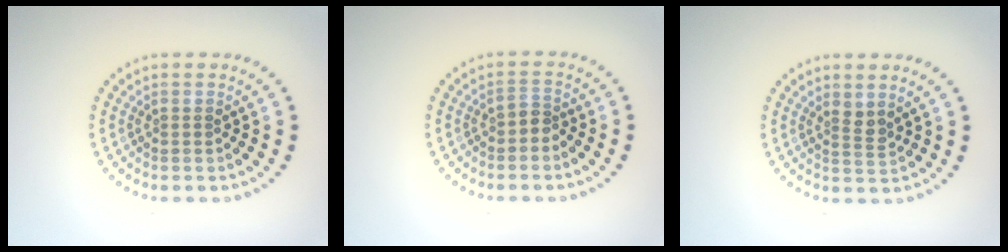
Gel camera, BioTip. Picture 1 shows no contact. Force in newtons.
{"total": 1.3, "press": 1.0, "slide": 0.8}
{"total": 1.4, "press": 1.1, "slide": 1.0}